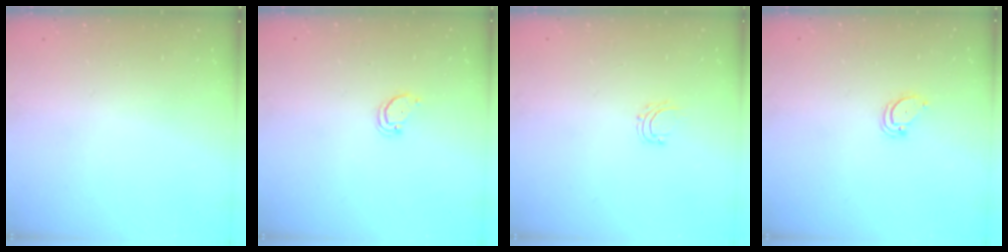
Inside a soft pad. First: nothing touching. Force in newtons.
{"total": 2.1, "press": 2.1, "slide": 0.2}
{"total": 4.2, "press": 4.2, "slide": 0.3}
{"total": 3.0, "press": 3.0, "slide": 0.2}